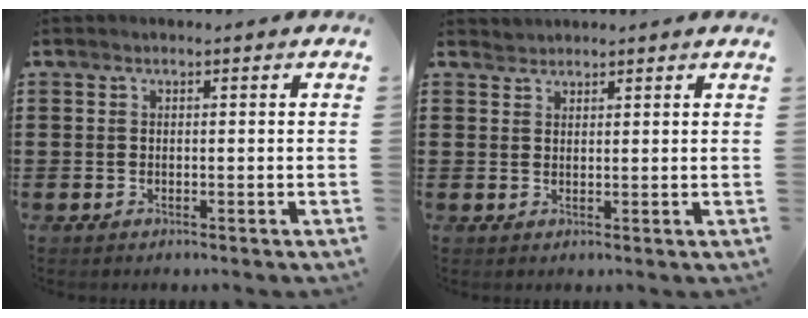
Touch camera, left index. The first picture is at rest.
{"total": 1.4, "force": [1.4, 0.1, -0.2], "torque": [0.000, 0.000, 0.028]}